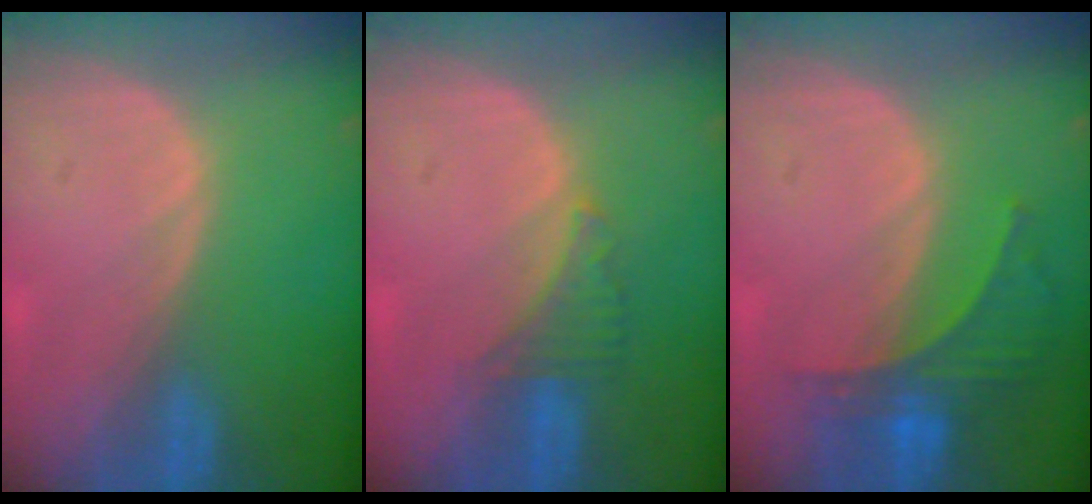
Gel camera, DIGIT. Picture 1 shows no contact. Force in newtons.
{"total": 2.9, "press": 2.9, "slide": 0.6}
{"total": 5.6, "press": 5.6, "slide": 0.9}